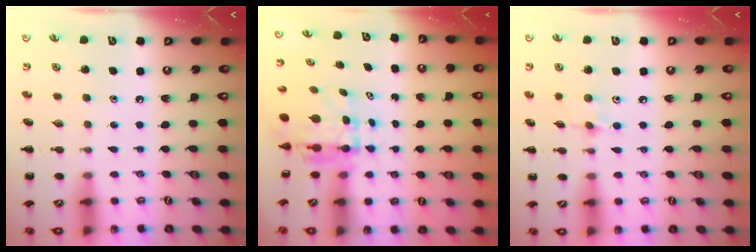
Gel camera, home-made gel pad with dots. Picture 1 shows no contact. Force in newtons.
{"total": 5.6, "press": 5.4, "slide": 1.5}
{"total": 5.9, "press": 5.7, "slide": 1.6}